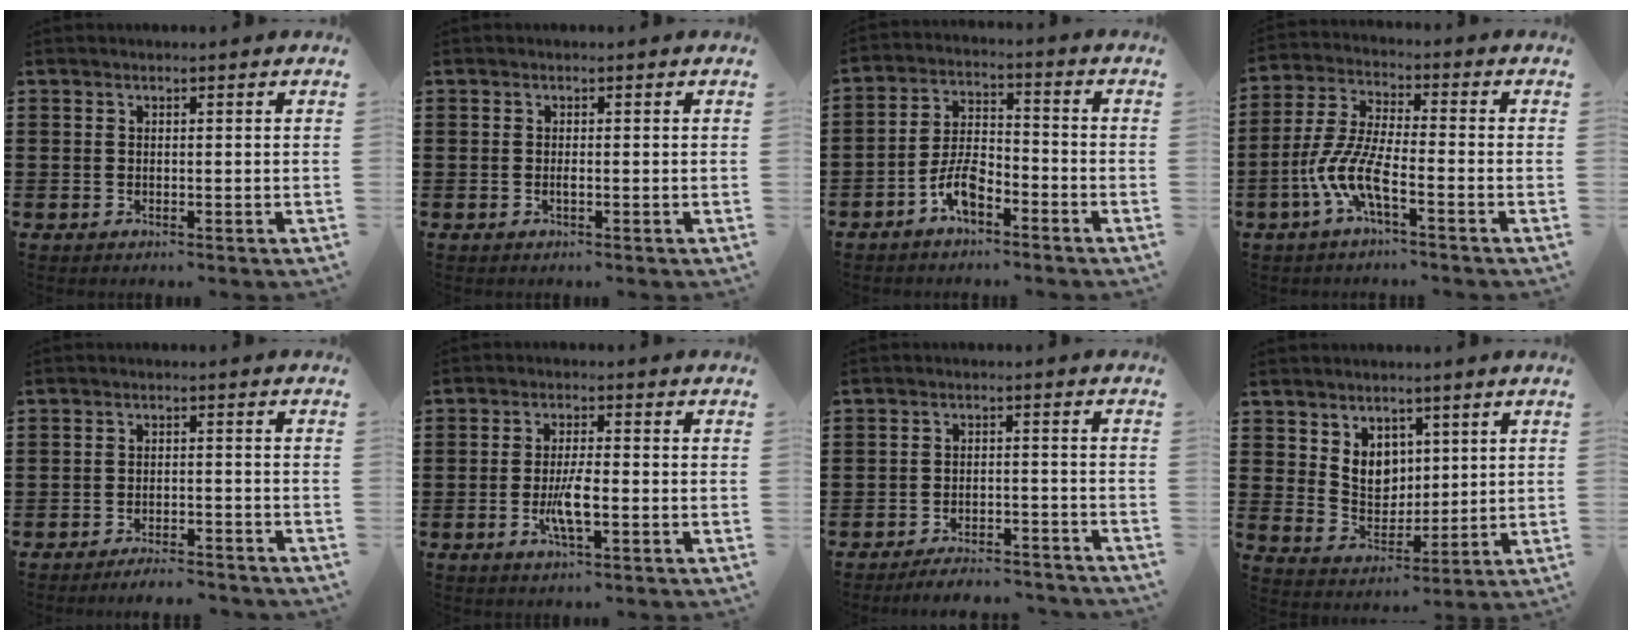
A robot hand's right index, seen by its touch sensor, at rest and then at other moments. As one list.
[{"total": 0.6, "force": [-0.2, 0.1, 0.6], "torque": [-0.018, -0.006, -0.004]}, {"total": 6.3, "force": [-3.8, 2.7, 4.2], "torque": [-0.097, 0.007, -0.077]}, {"total": 8.1, "force": [-4.1, 1.7, 6.8], "torque": [-0.177, -0.020, -0.085]}, {"total": 3.0, "force": [-2.9, 0.0, 0.5], "torque": [-0.012, 0.000, -0.060]}, {"total": 4.9, "force": [-1.4, 1.1, 4.5], "torque": [-0.097, -0.005, -0.030]}, {"total": 4.0, "force": [-3.9, 0.3, 0.7], "torque": [-0.013, 0.004, -0.079]}, {"total": 5.9, "force": [2.6, 4.8, 2.4], "torque": [-0.050, 0.003, 0.047]}]